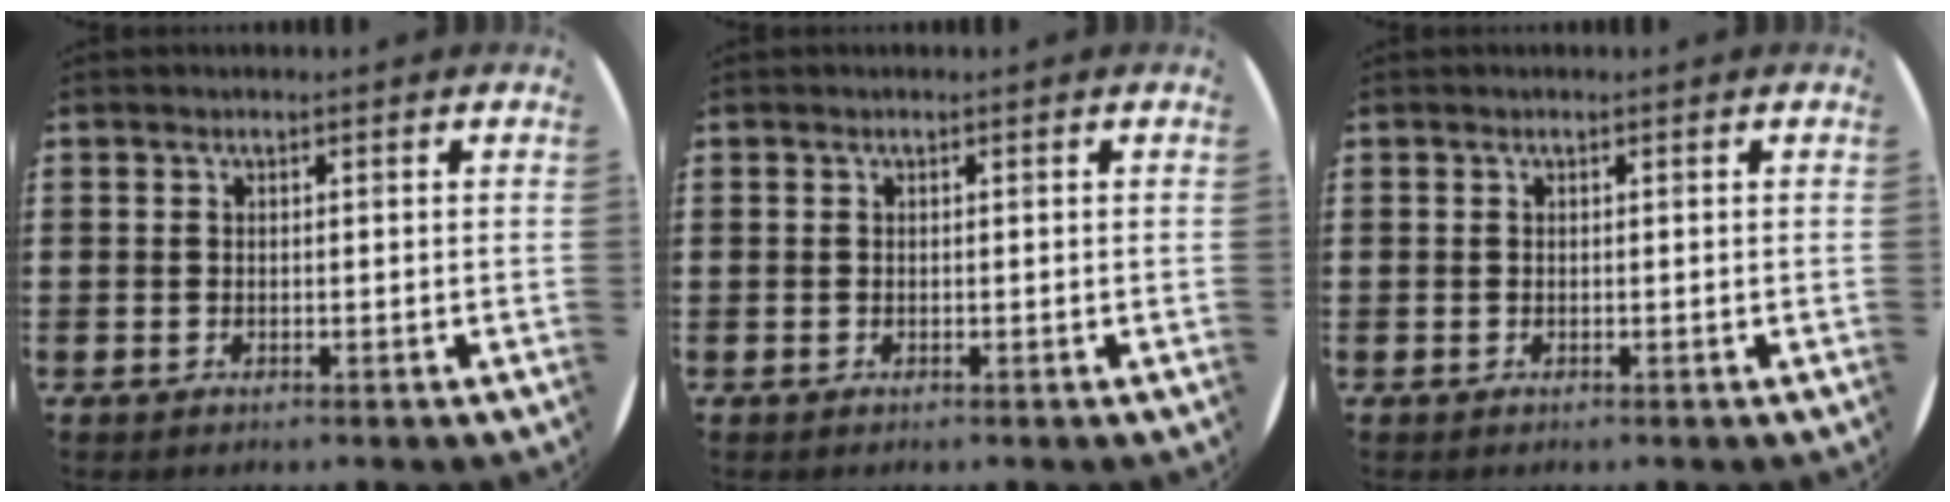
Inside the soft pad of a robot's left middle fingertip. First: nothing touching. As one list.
[{"total": 0.0}, {"total": 0.0}]